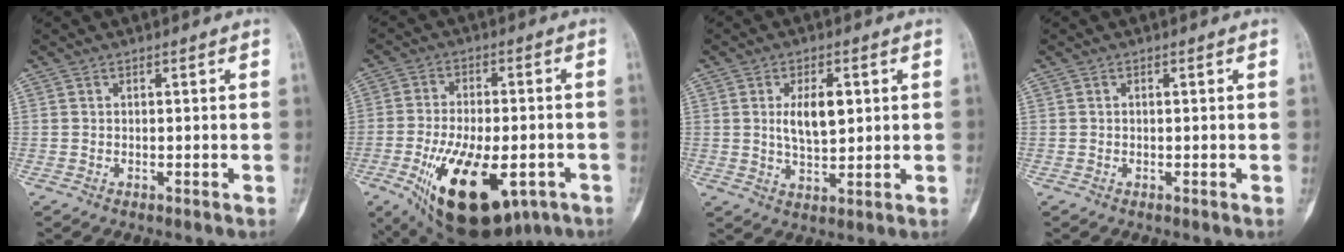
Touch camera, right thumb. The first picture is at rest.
{"total": 20.9, "force": [-8.5, 10.0, 16.3], "torque": [-0.265, 0.001, -0.114]}
{"total": 7.3, "force": [1.5, 3.5, 6.2], "torque": [-0.100, -0.009, 0.030]}
{"total": 0.0}